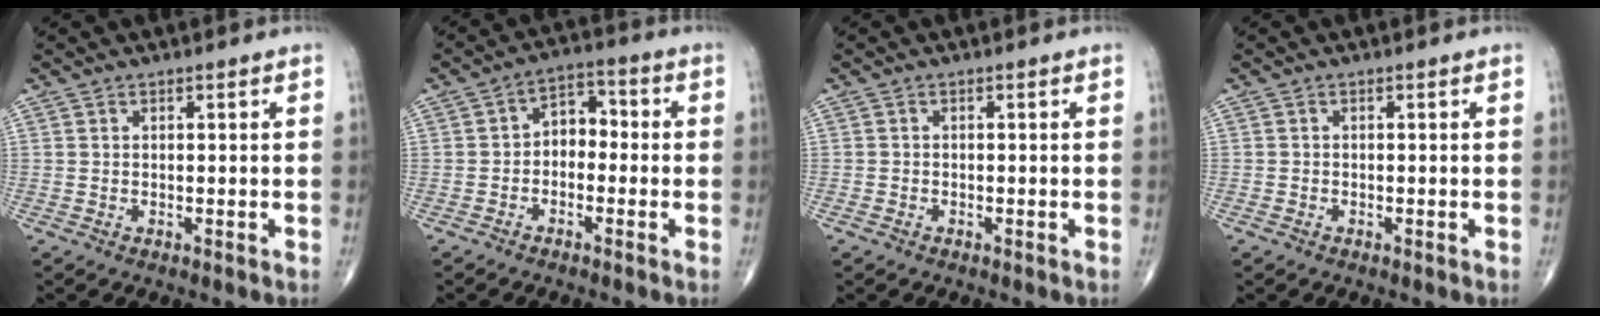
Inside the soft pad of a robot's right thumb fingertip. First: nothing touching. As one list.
[{"total": 5.6, "force": [-1.0, 4.0, 3.9], "torque": [-0.035, 0.031, -0.033]}, {"total": 0.8, "force": [-0.5, 0.6, 0.2], "torque": [-0.001, 0.003, -0.011]}, {"total": 0.5, "force": [-0.3, 0.4, 0.1], "torque": [-0.001, 0.003, -0.009]}]